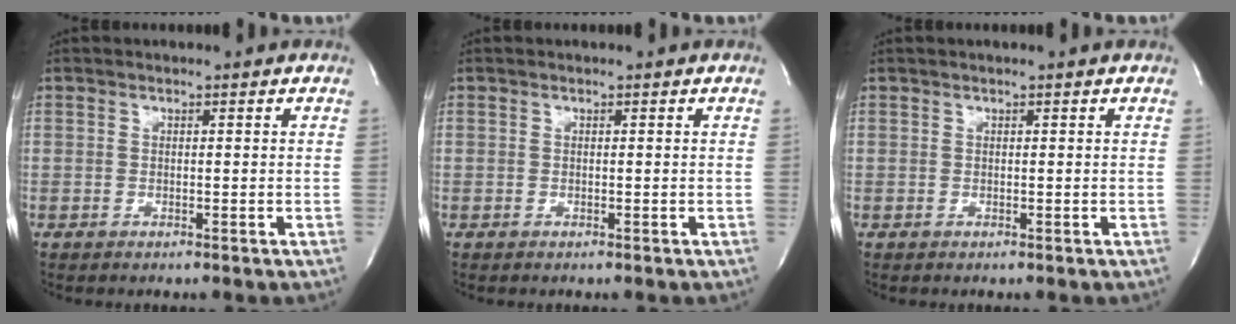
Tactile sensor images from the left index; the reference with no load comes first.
{"total": 0.0}
{"total": 0.0}